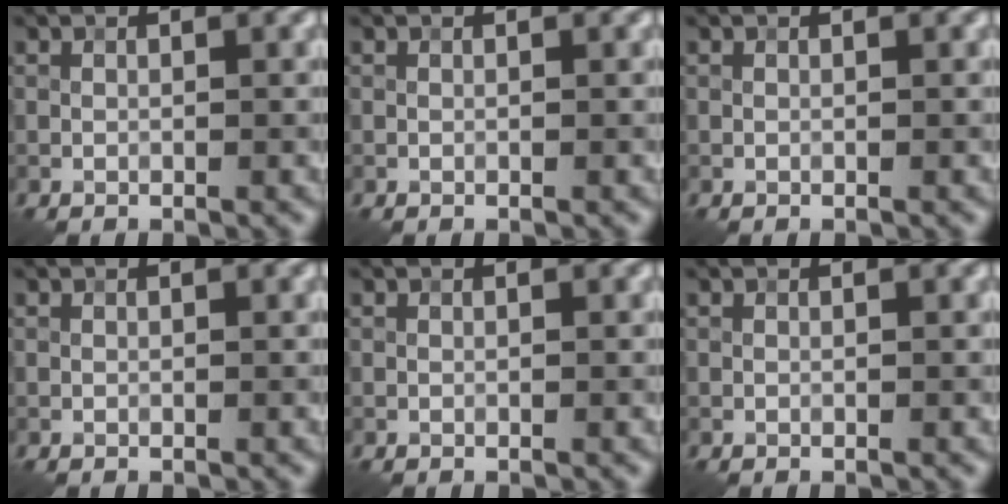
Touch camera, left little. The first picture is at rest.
{"total": 0.0}
{"total": 0.0}
{"total": 0.0}
{"total": 0.0}
{"total": 0.0}